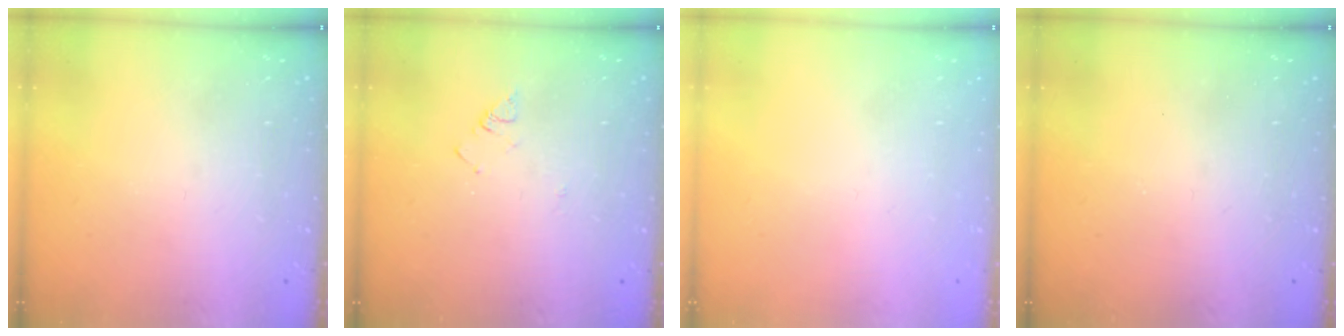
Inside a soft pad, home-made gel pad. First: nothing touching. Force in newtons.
{"total": 3.1, "press": 3.1, "slide": 0.5}
{"total": 1.5, "press": 1.5, "slide": 0.1}
{"total": 2.5, "press": 2.4, "slide": 0.4}